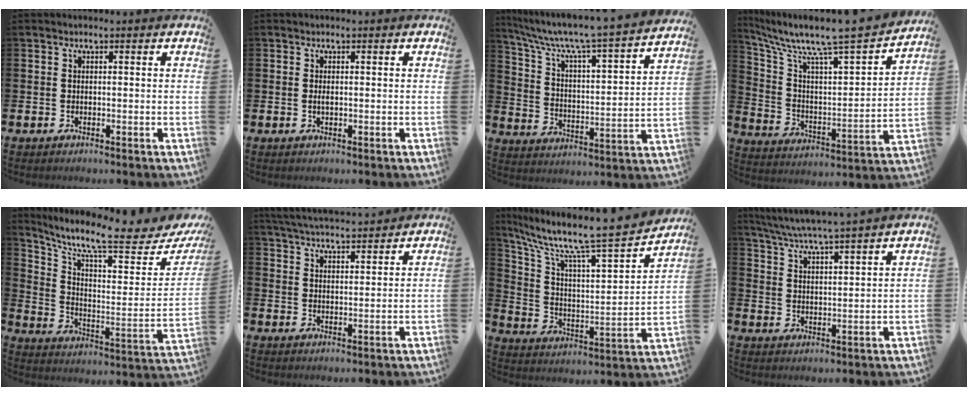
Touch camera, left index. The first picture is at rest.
{"total": 0.7, "force": [0.0, 0.2, 0.7], "torque": [-0.005, -0.002, -0.003]}
{"total": 7.6, "force": [6.9, 0.5, 3.3], "torque": [-0.097, -0.053, 0.109]}
{"total": 8.3, "force": [7.2, 0.9, 4.0], "torque": [-0.114, -0.058, 0.114]}
{"total": 8.7, "force": [7.3, 1.8, 4.3], "torque": [-0.090, -0.081, 0.112]}
{"total": 4.9, "force": [4.9, 0.1, 0.6], "torque": [-0.032, -0.027, 0.088]}
{"total": 9.5, "force": [8.2, 1.5, 4.7], "torque": [-0.119, -0.069, 0.125]}
{"total": 5.8, "force": [5.6, -0.5, 1.7], "torque": [-0.054, -0.040, 0.096]}